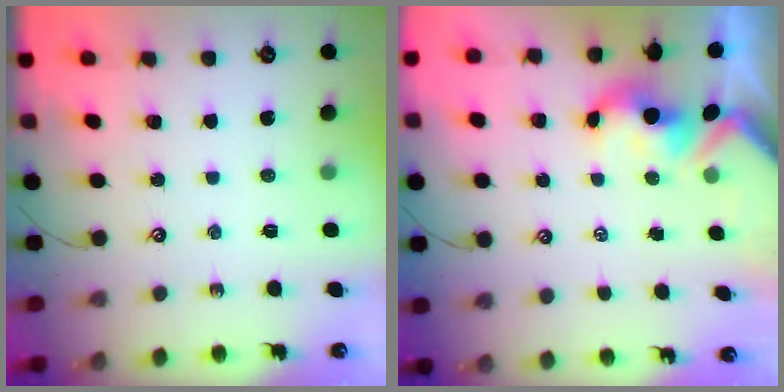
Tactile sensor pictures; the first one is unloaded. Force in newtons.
{"total": 1.8, "press": 1.7, "slide": 0.7}